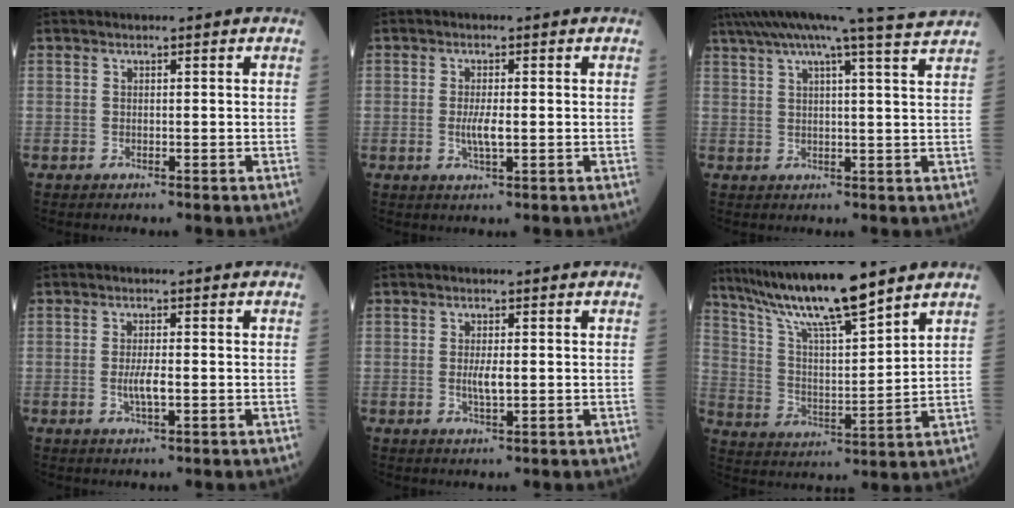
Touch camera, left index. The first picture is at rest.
{"total": 3.0, "force": [-0.3, 0.5, 2.9], "torque": [-0.062, -0.005, -0.004]}
{"total": 14.4, "force": [12.3, -2.2, 7.2], "torque": [-0.124, -0.001, 0.159]}
{"total": 3.0, "force": [-0.5, 0.5, 2.9], "torque": [-0.062, -0.003, -0.008]}
{"total": 2.7, "force": [-0.1, 0.6, 2.6], "torque": [-0.053, -0.003, 0.001]}
{"total": 14.8, "force": [12.1, 0.5, 8.5], "torque": [-0.160, 0.003, 0.223]}